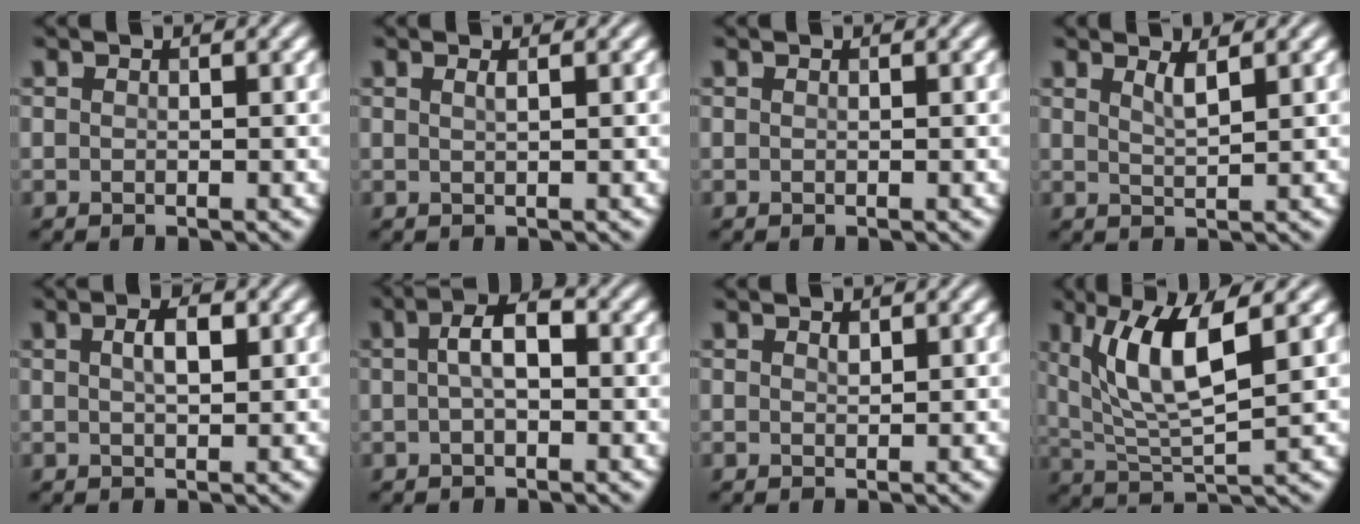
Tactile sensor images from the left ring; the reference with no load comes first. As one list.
[{"total": 1.0, "force": [0.5, 0.4, 0.8], "torque": [-0.007, 0.002, 0.003]}, {"total": 0.0}, {"total": 1.8, "force": [1.0, 0.5, 1.4], "torque": [-0.020, 0.000, 0.016]}, {"total": 2.5, "force": [0.8, 1.0, 2.2], "torque": [-0.041, 0.004, 0.014]}, {"total": 3.7, "force": [0.3, 1.6, 3.3], "torque": [-0.060, 0.007, 0.000]}, {"total": 0.7, "force": [0.5, 0.3, 0.4], "torque": [-0.010, -0.002, 0.011]}, {"total": 7.5, "force": [2.8, 2.0, 6.6], "torque": [-0.127, -0.005, 0.057]}]